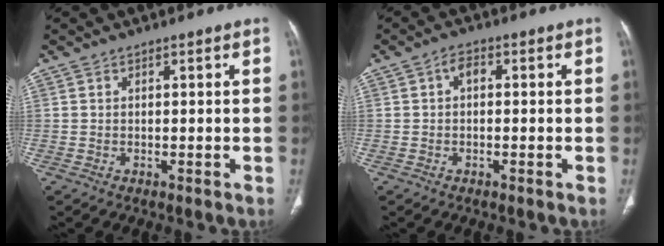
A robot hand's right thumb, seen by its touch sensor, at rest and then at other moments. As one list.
[{"total": 2.2, "force": [0.1, 1.3, 1.7], "torque": [-0.023, 0.007, -0.007]}]